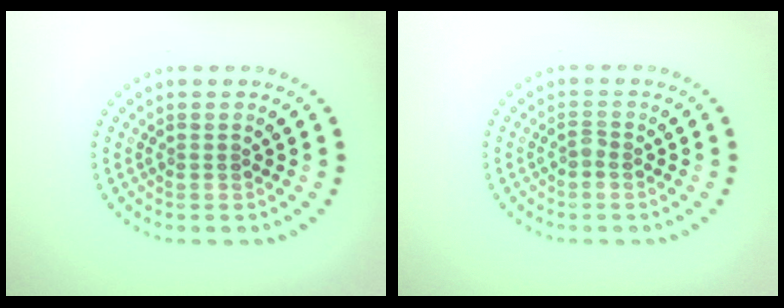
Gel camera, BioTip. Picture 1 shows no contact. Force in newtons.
{"total": 0.6, "press": 0.5, "slide": 0.4}